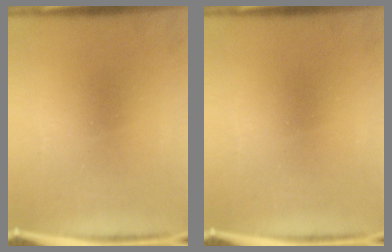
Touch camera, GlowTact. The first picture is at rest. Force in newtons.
{"total": 0.0}